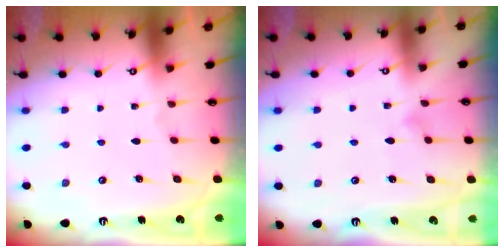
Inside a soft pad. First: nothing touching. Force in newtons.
{"total": 5.4, "press": 5.4, "slide": 0.4}